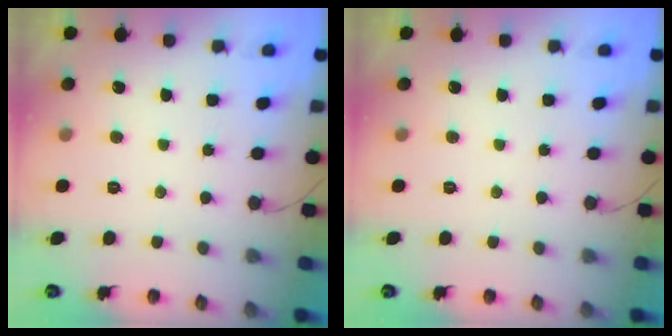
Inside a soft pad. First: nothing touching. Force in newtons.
{"total": 0.0}